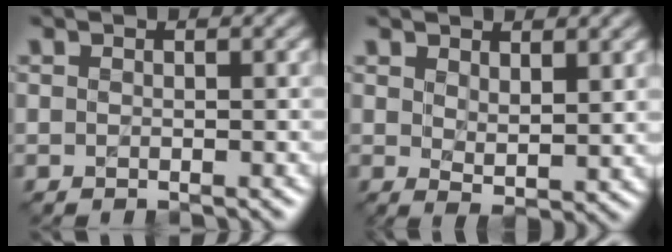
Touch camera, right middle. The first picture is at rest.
{"total": 2.4, "force": [1.7, 0.7, 1.6], "torque": [-0.030, -0.006, 0.032]}